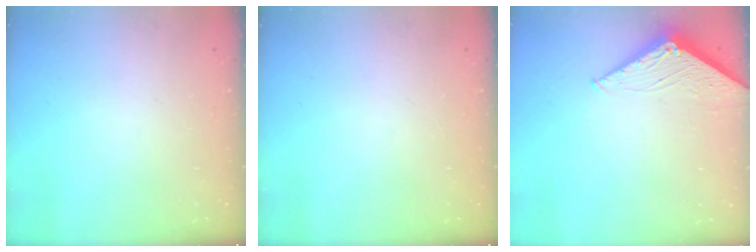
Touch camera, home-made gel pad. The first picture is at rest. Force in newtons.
{"total": 0.0}
{"total": 2.8, "press": 2.8, "slide": 0.2}